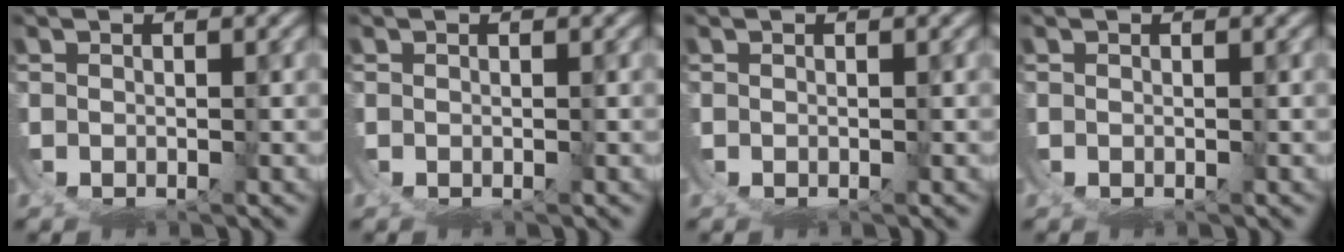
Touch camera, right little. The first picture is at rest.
{"total": 0.0}
{"total": 0.0}
{"total": 0.0}